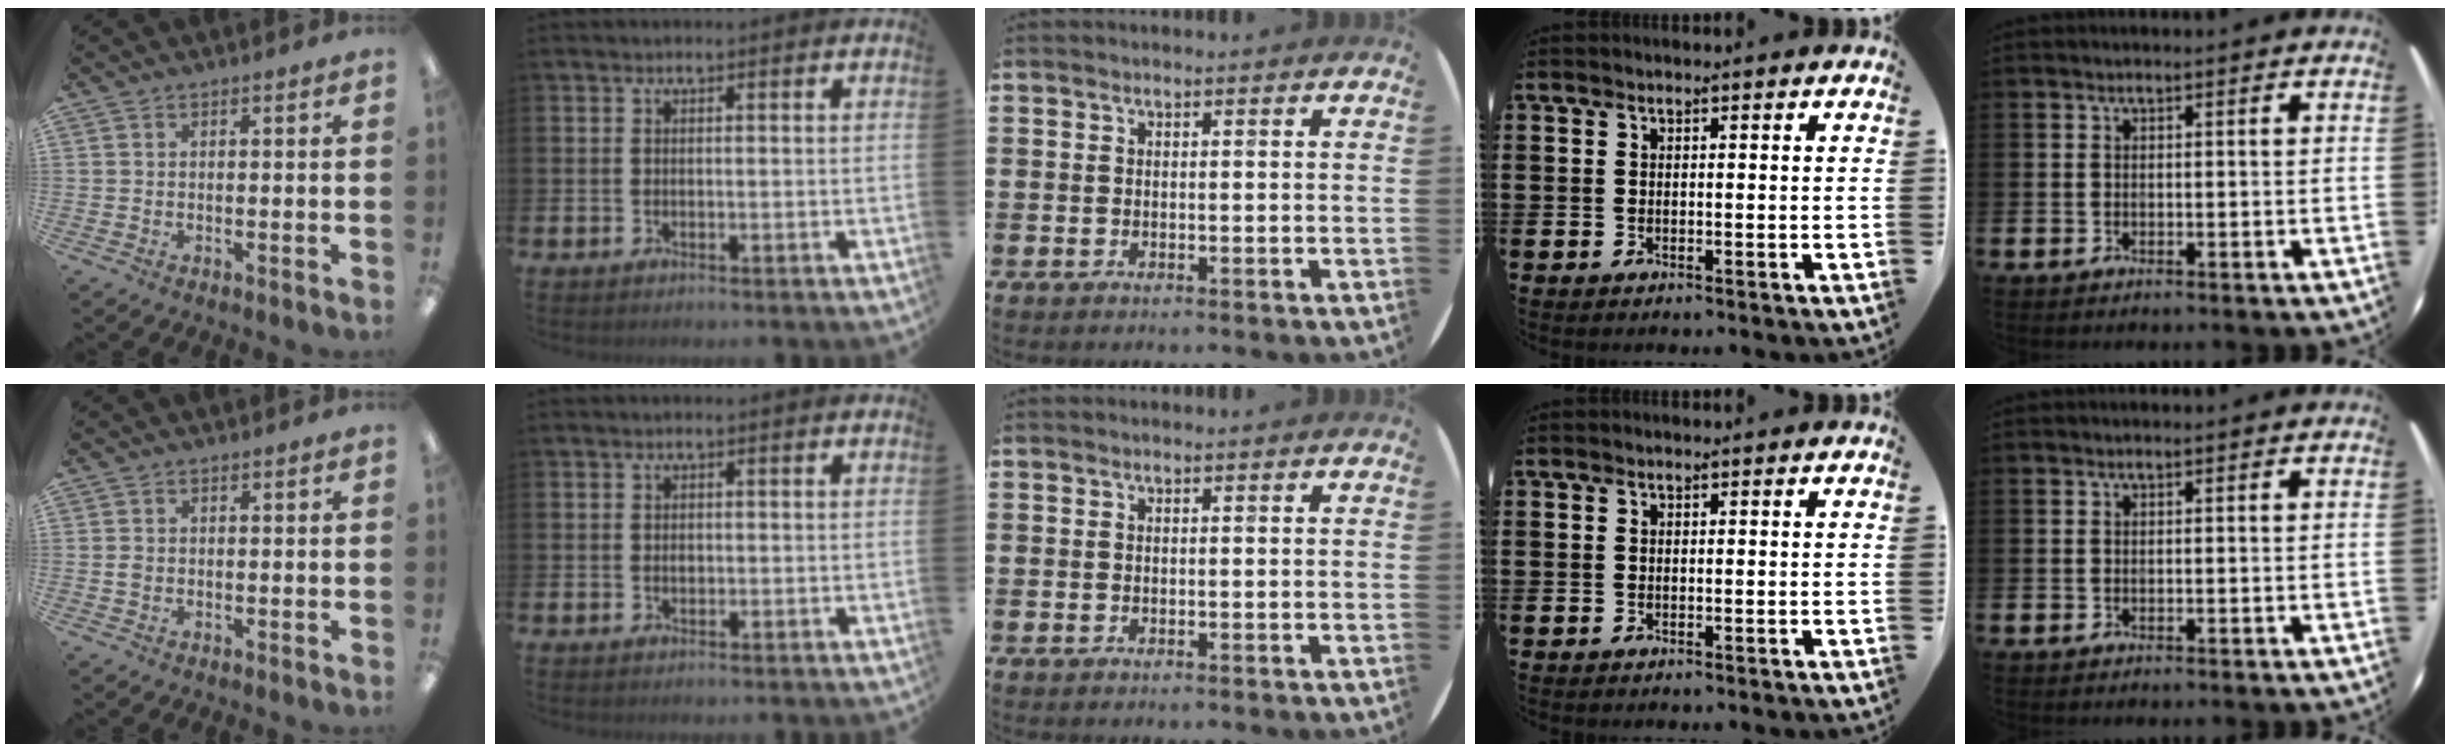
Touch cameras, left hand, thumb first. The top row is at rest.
{"thumb": {"total": 1.1, "force": [-0.1, 0.8, 0.7], "torque": [-0.013, 0.004, -0.003]}, "index": {"total": 0.8, "force": [0.0, 0.6, 0.5], "torque": [0.001, 0.000, -0.005]}}